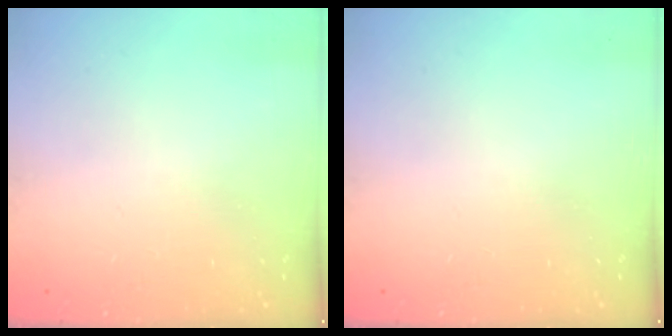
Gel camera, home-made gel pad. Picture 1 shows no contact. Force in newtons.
{"total": 0.0}